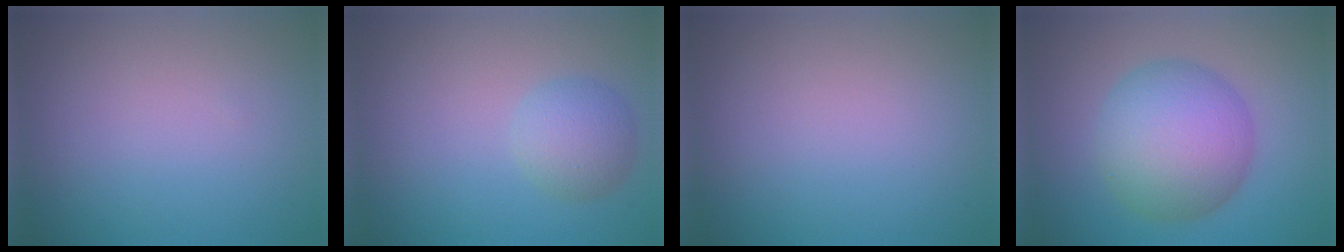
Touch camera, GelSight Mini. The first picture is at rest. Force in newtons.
{"total": 2.9, "press": 2.9, "slide": 0.1}
{"total": 0.0}
{"total": 8.7, "press": 8.7, "slide": 0.2}